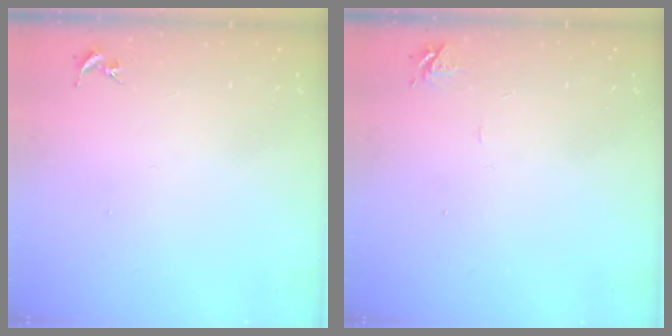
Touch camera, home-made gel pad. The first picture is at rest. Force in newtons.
{"total": 5.8, "press": 5.8, "slide": 0.7}